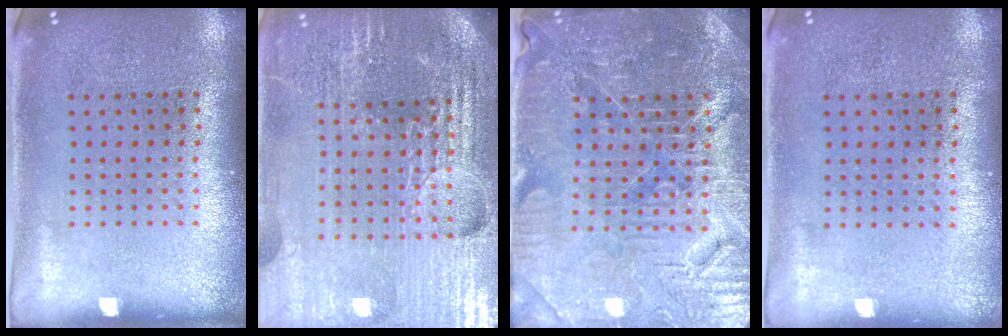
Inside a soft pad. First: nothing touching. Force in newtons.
{"total": 5.8, "press": 5.2, "slide": 2.6}
{"total": 4.5, "press": 4.4, "slide": 1.2}
{"total": 0.0}